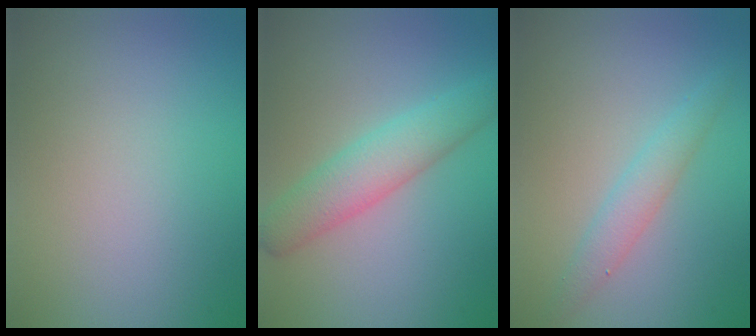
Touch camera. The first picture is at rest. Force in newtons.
{"total": 4.2, "press": 4.2, "slide": 0.3}
{"total": 2.2, "press": 2.2, "slide": 0.0}